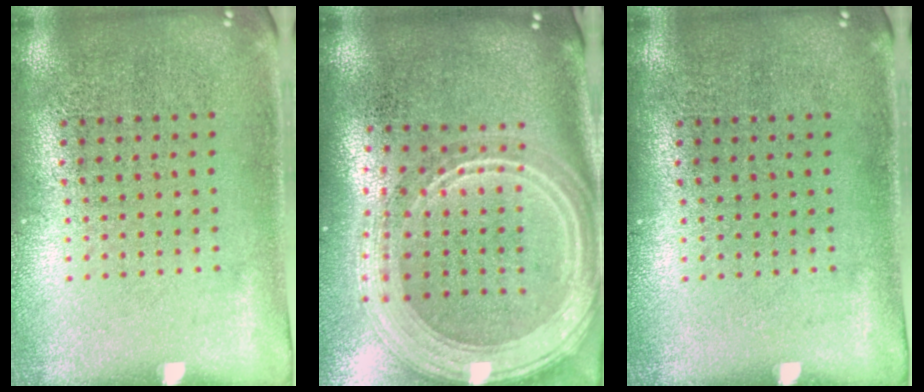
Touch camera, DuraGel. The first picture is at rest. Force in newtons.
{"total": 3.0, "press": 2.5, "slide": 1.7}
{"total": 0.0}